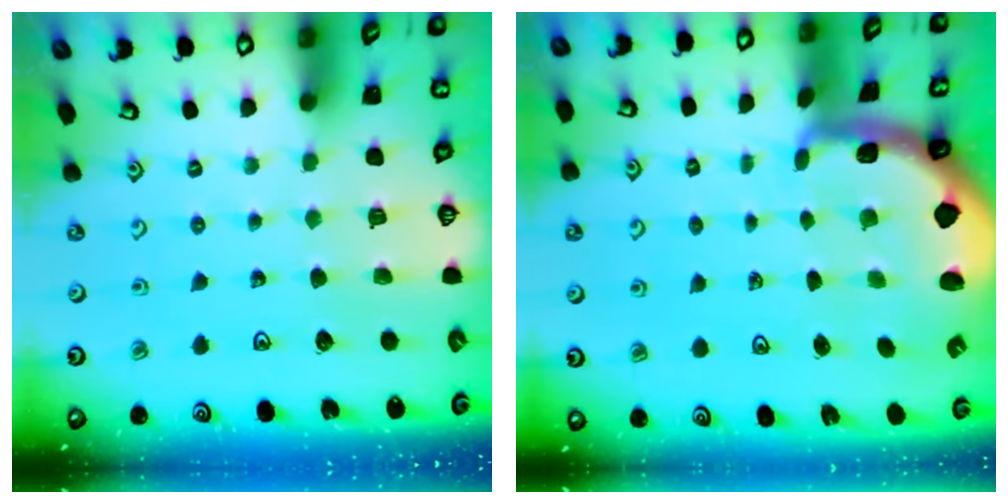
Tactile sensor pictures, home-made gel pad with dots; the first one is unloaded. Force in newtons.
{"total": 1.7, "press": 1.7, "slide": 0.4}